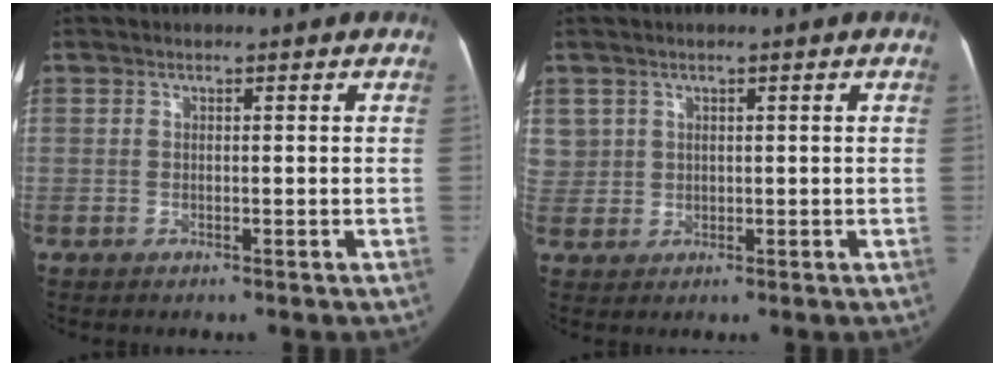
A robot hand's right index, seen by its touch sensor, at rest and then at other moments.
{"total": 4.0, "force": [1.7, 3.7, 0.1], "torque": [0.008, 0.012, 0.037]}